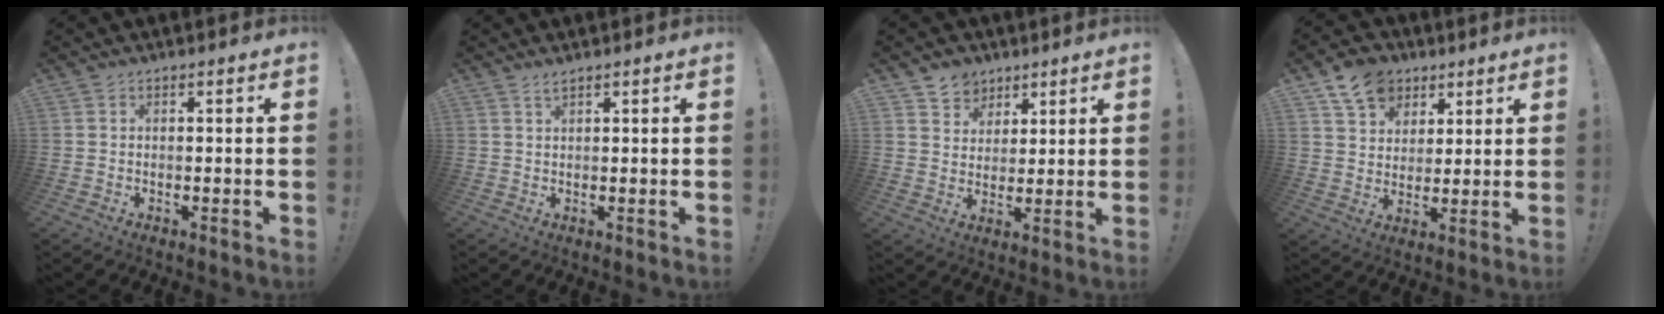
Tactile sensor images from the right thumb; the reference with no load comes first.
{"total": 1.2, "force": [0.9, -0.1, 0.7], "torque": [-0.008, -0.003, 0.015]}
{"total": 6.6, "force": [3.9, 5.3, 0.3], "torque": [0.005, -0.036, 0.076]}
{"total": 11.3, "force": [6.5, 8.4, 3.7], "torque": [-0.051, -0.038, 0.126]}